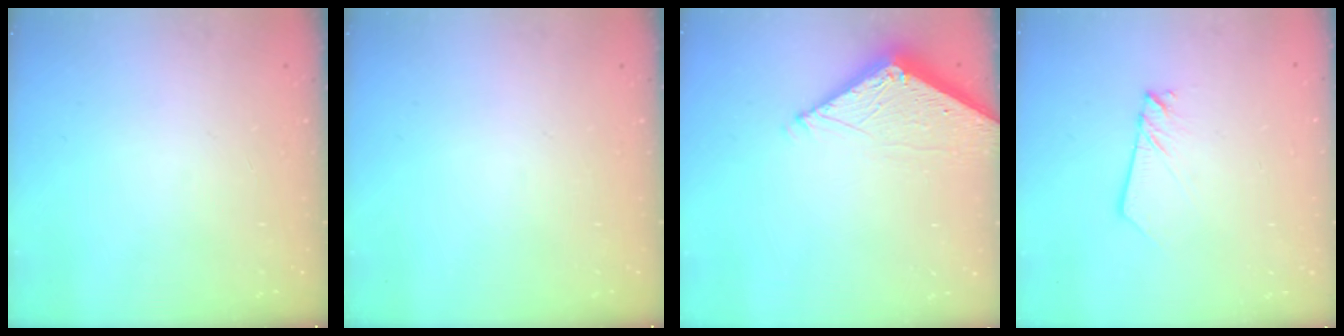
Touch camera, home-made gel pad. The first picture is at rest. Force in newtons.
{"total": 0.0}
{"total": 6.6, "press": 6.6, "slide": 0.1}
{"total": 2.7, "press": 2.6, "slide": 0.3}